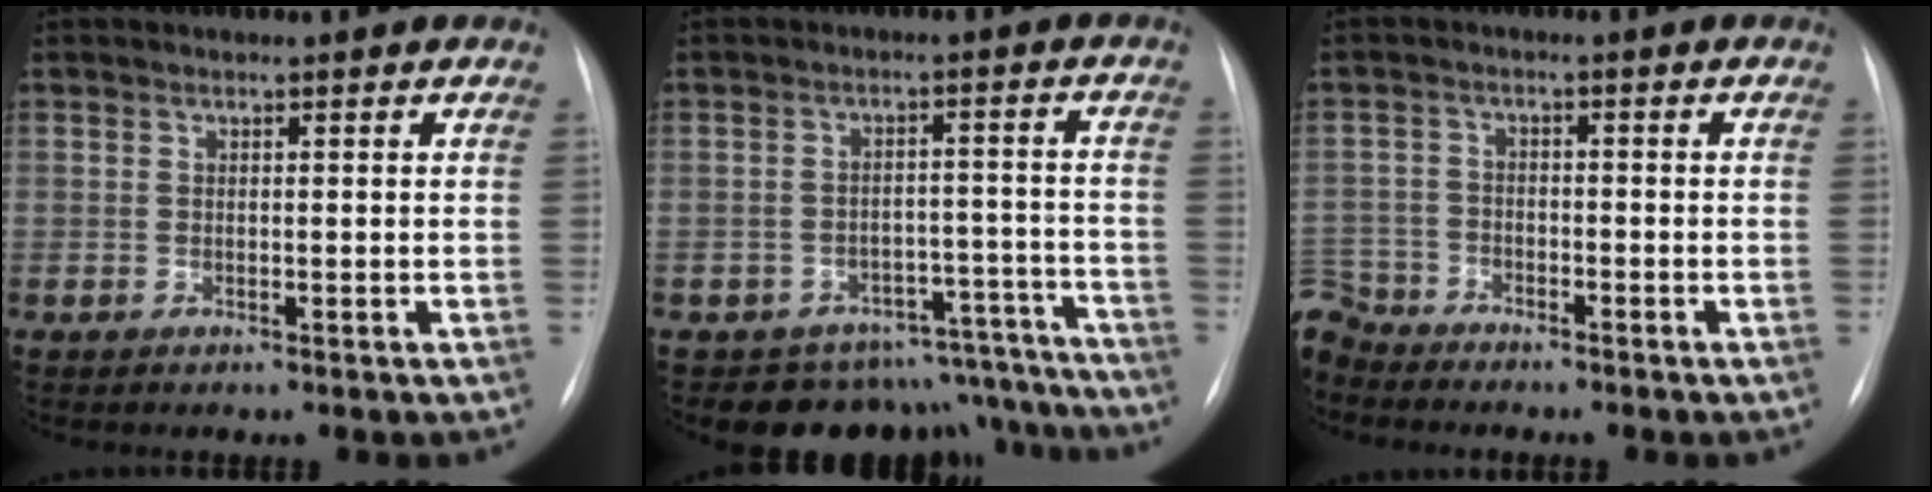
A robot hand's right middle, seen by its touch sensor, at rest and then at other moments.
{"total": 13.6, "force": [-12.5, 5.2, 0.0], "torque": [0.030, 0.058, -0.149]}
{"total": 6.6, "force": [-6.1, 2.7, 0.2], "torque": [-0.006, 0.000, -0.119]}